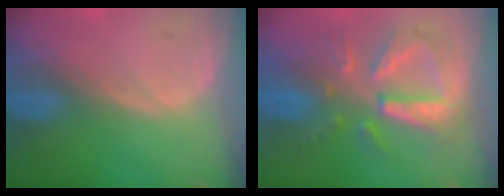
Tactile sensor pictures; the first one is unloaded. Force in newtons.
{"total": 9.0, "press": 8.6, "slide": 2.4}